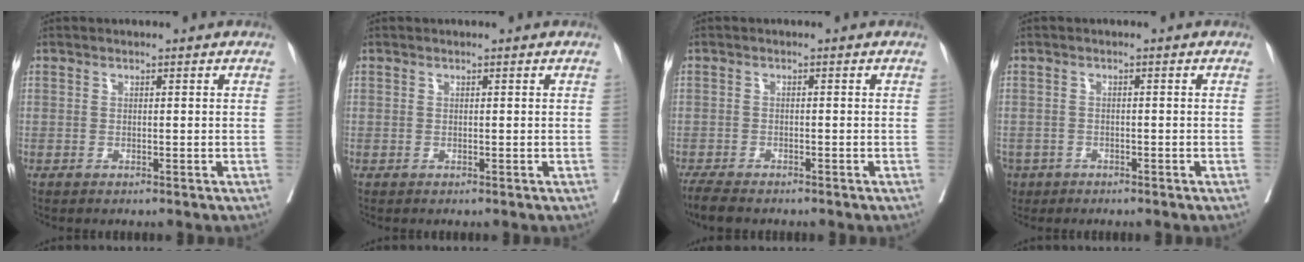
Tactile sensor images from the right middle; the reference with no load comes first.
{"total": 0.0}
{"total": 4.6, "force": [-3.9, 1.1, 2.2], "torque": [-0.039, -0.012, -0.065]}
{"total": 3.8, "force": [-2.7, 2.6, 0.6], "torque": [-0.011, 0.003, -0.046]}